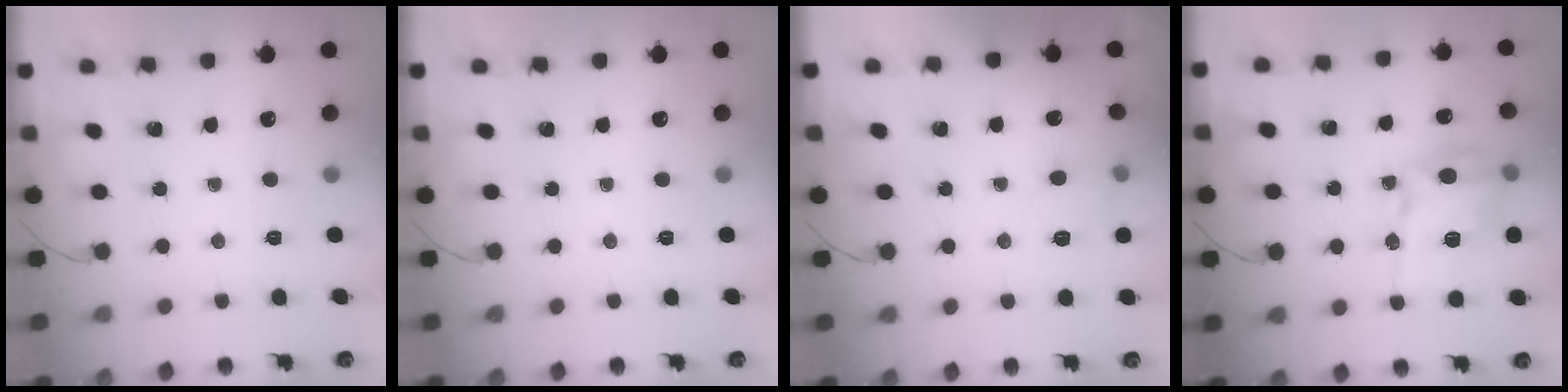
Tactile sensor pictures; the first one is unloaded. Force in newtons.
{"total": 0.0}
{"total": 7.5, "press": 7.2, "slide": 1.8}
{"total": 15.8, "press": 15.7, "slide": 0.6}